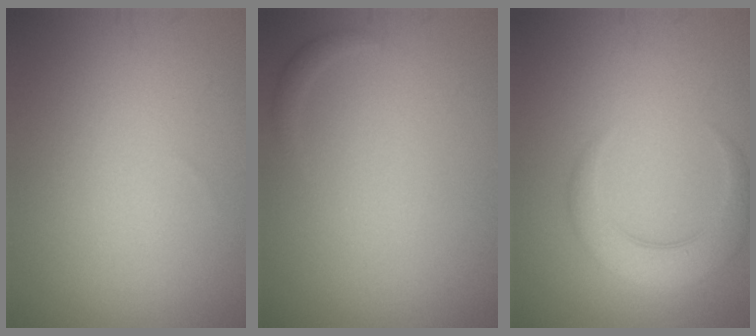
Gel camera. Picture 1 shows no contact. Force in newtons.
{"total": 0.7, "press": 0.7, "slide": 0.1}
{"total": 3.9, "press": 3.9, "slide": 0.1}